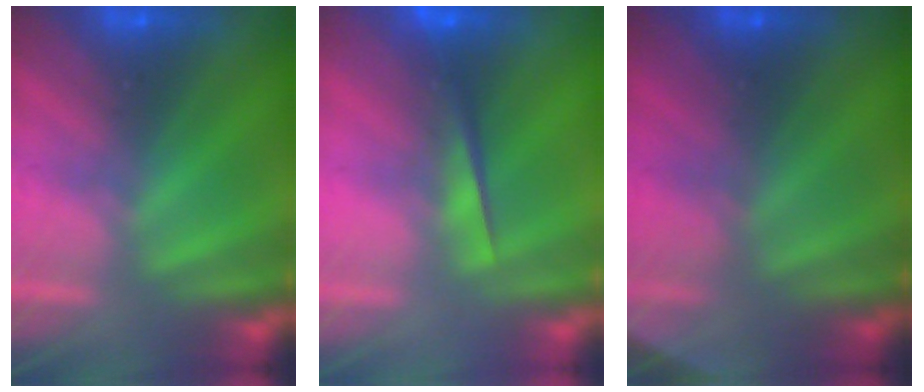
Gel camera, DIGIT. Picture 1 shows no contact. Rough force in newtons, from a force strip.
{"total": 4.6}
{"total": 2.8}